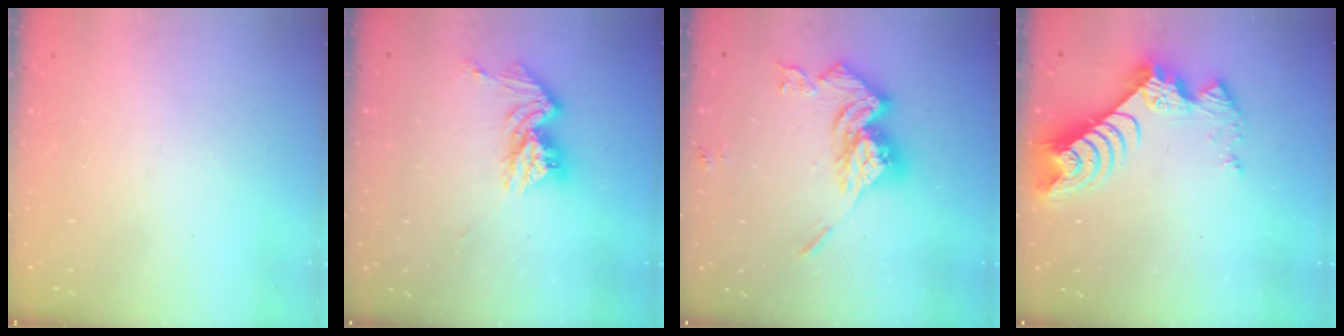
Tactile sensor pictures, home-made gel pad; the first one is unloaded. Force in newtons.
{"total": 11.2, "press": 11.2, "slide": 0.9}
{"total": 16.4, "press": 16.4, "slide": 1.7}
{"total": 9.5, "press": 9.5, "slide": 0.8}